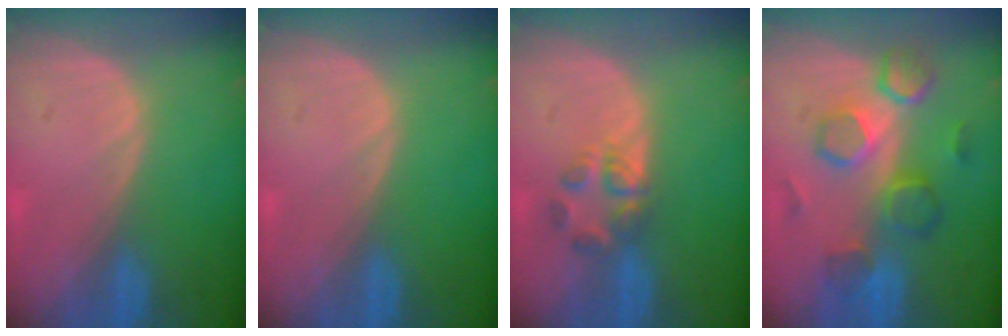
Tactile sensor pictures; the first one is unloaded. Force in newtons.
{"total": 0.0}
{"total": 4.0, "press": 4.0, "slide": 0.8}
{"total": 8.4, "press": 8.3, "slide": 1.4}